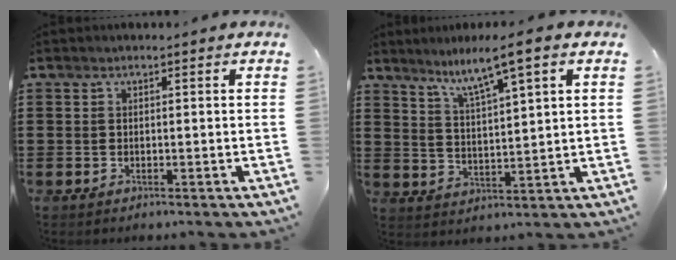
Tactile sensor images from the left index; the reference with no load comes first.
{"total": 6.9, "force": [4.7, -0.1, 5.0], "torque": [-0.111, -0.016, 0.075]}